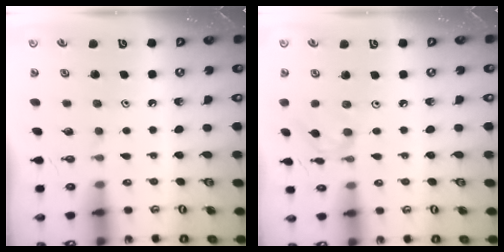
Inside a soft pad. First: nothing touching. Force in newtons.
{"total": 2.9, "press": 2.9, "slide": 0.2}